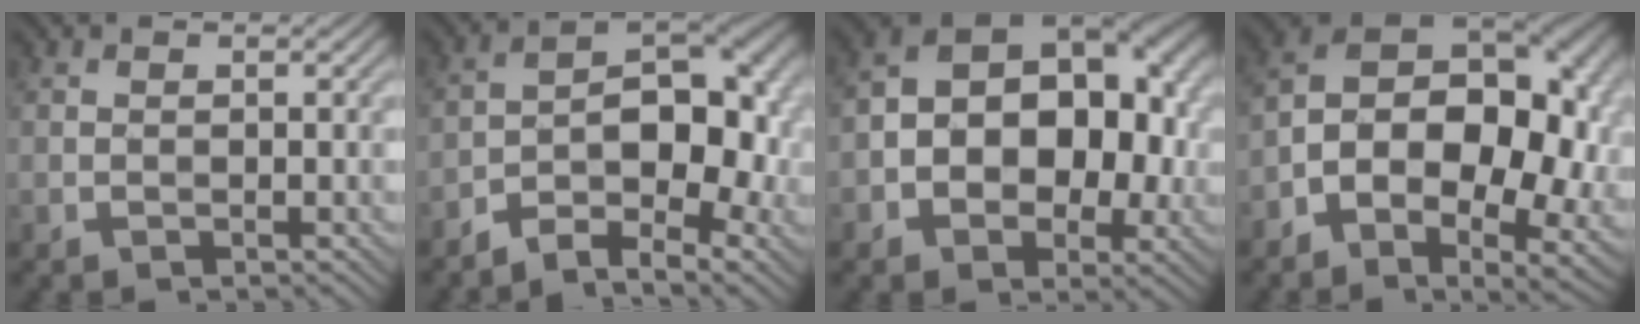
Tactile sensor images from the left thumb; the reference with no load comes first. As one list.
[{"total": 11.0, "force": [-4.9, 5.1, 8.4], "torque": [-0.119, -0.001, -0.086]}, {"total": 13.8, "force": [-0.1, 9.4, 10.2], "torque": [-0.149, 0.006, -0.008]}, {"total": 17.0, "force": [-2.7, 10.4, 13.2], "torque": [-0.217, -0.004, -0.029]}]